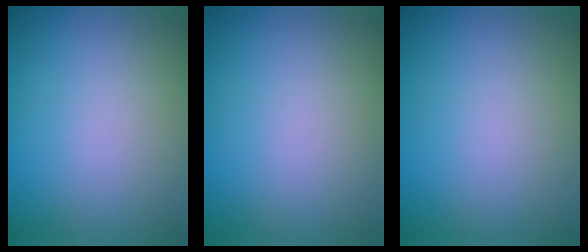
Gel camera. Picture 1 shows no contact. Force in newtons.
{"total": 0.0}
{"total": 0.0}